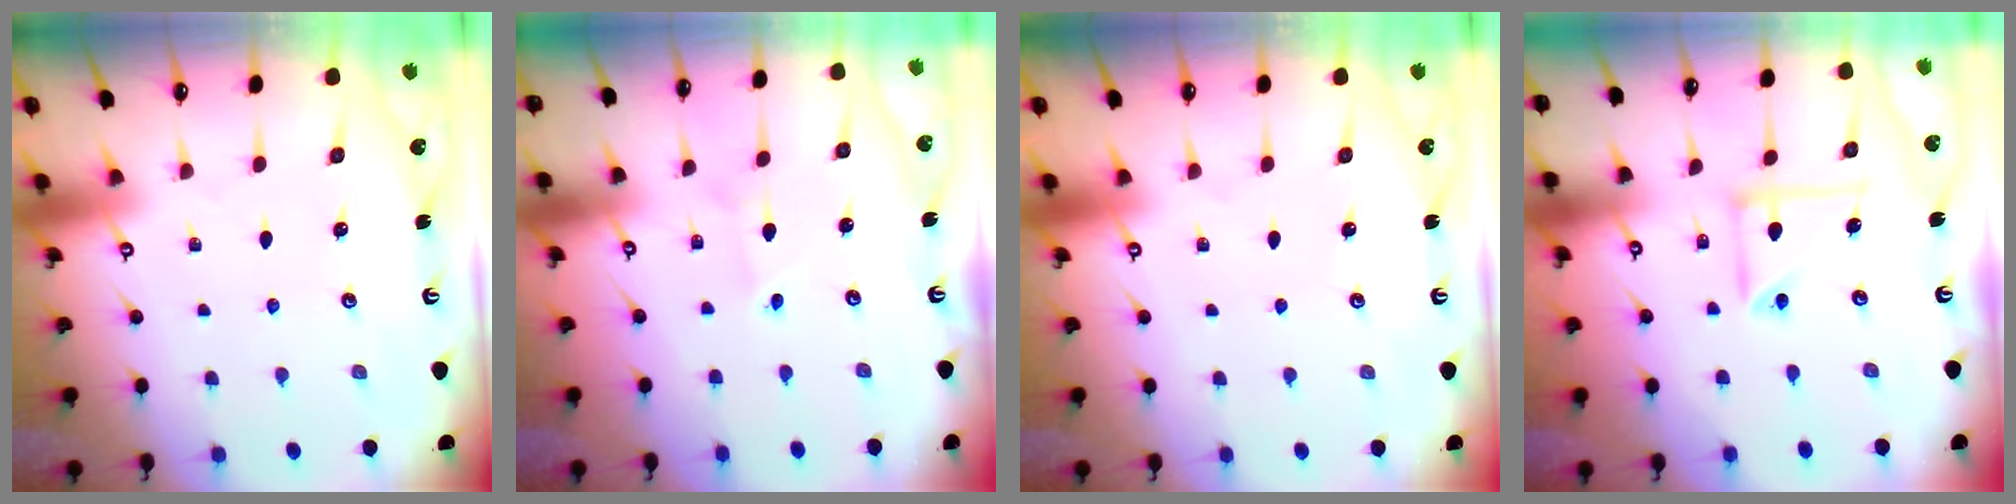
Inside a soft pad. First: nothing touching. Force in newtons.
{"total": 2.2, "press": 2.2, "slide": 0.1}
{"total": 0.0}
{"total": 10.5, "press": 10.4, "slide": 1.3}